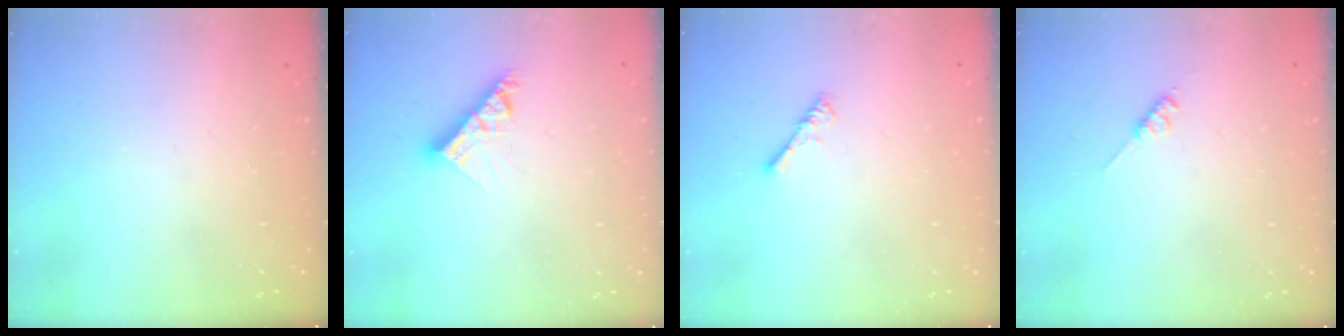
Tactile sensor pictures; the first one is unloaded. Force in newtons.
{"total": 7.1, "press": 7.1, "slide": 0.6}
{"total": 0.8, "press": 0.8, "slide": 0.3}
{"total": 2.8, "press": 2.8, "slide": 0.5}